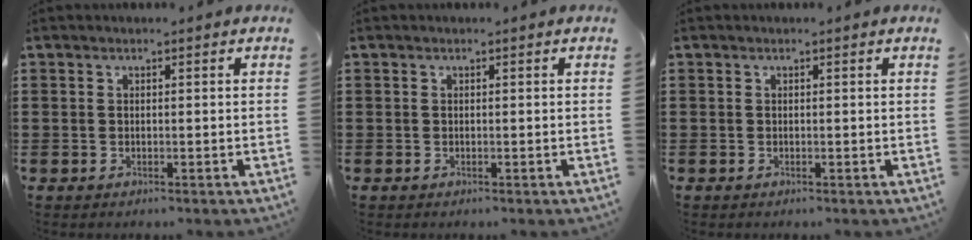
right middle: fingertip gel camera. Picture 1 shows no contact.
{"total": 0.0}
{"total": 0.0}